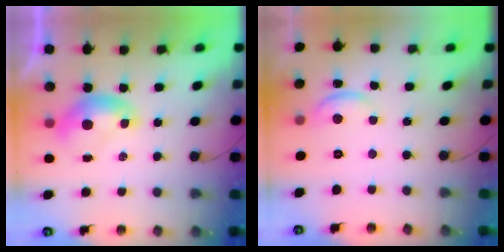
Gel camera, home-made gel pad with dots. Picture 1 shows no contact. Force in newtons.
{"total": 2.0, "press": 2.0, "slide": 0.4}